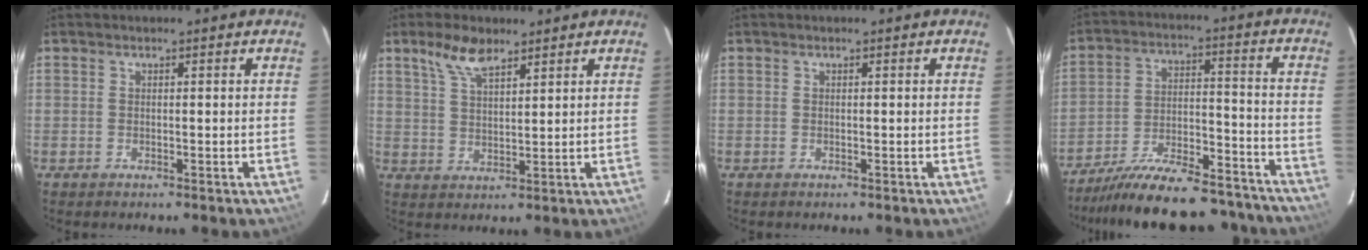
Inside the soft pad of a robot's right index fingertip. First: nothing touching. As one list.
[{"total": 6.3, "force": [4.4, 2.4, 3.7], "torque": [-0.070, 0.010, 0.088]}, {"total": 0.0}, {"total": 25.2, "force": [-22.3, 6.9, 9.7], "torque": [-0.171, 0.006, -0.301]}]